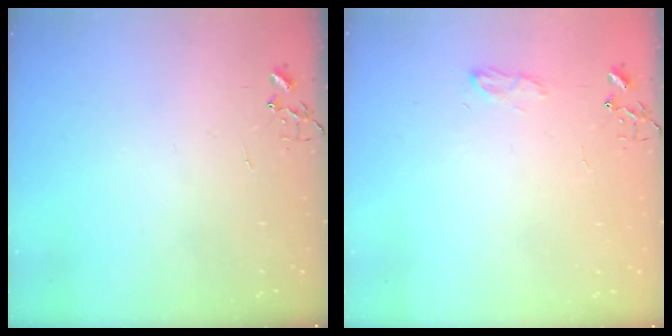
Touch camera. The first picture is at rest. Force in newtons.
{"total": 7.9, "press": 7.8, "slide": 0.9}